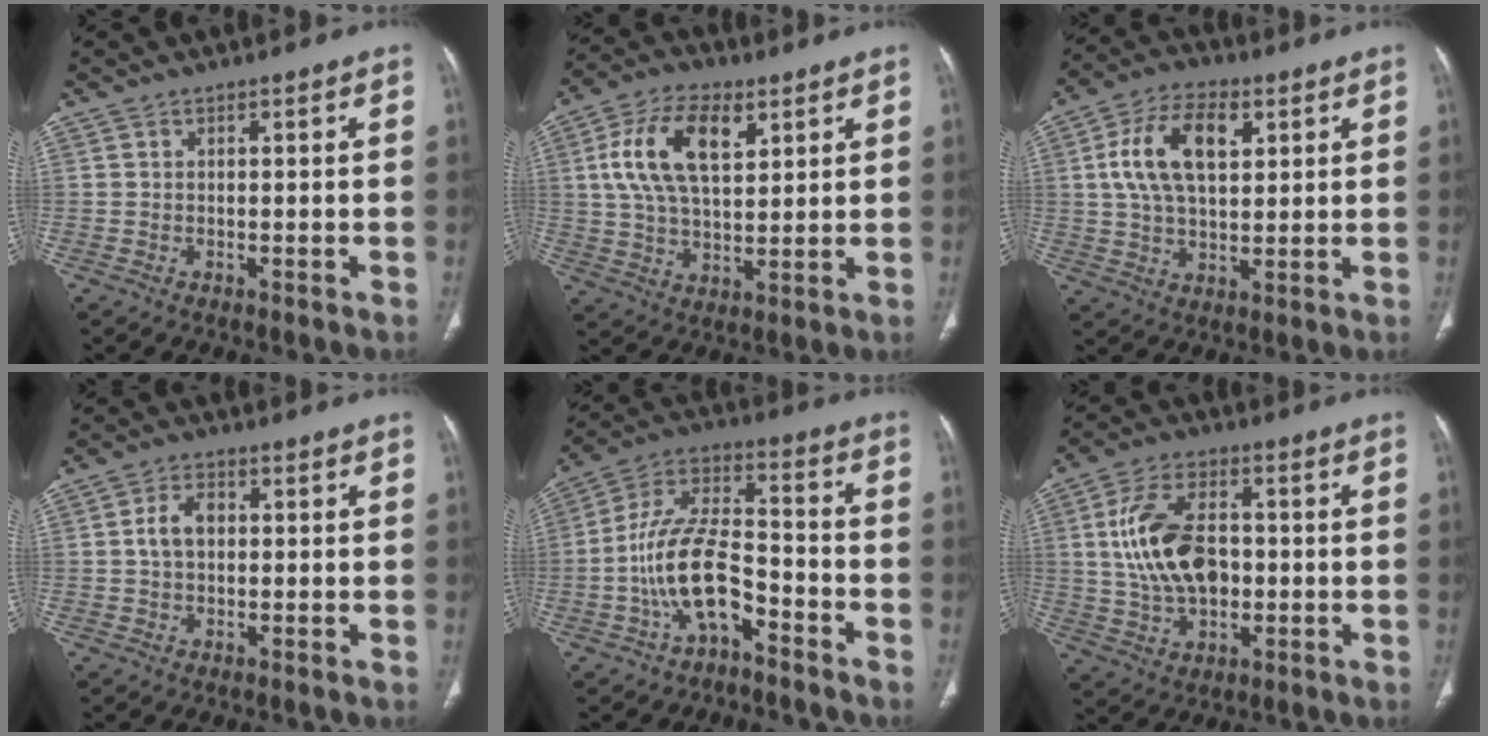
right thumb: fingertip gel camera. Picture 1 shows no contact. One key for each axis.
{"total": 14.3, "fx": 4.9, "fy": 7.7, "fz": 11.0, "tx": -0.198, "ty": -0.004, "tz": 0.092}
{"total": 13.2, "fx": 3.7, "fy": 7.5, "fz": 10.2, "tx": -0.177, "ty": 0.004, "tz": 0.066}
{"total": 4.6, "fx": 0.4, "fy": 3.2, "fz": 3.3, "tx": -0.061, "ty": 0.014, "tz": 0.004}
{"total": 13.7, "fx": -5.9, "fy": 6.6, "fz": 10.4, "tx": -0.196, "ty": 0.068, "tz": -0.109}
{"total": 14.6, "fx": 0.3, "fy": 9.2, "fz": 11.3, "tx": -0.195, "ty": 0.015, "tz": 0.010}